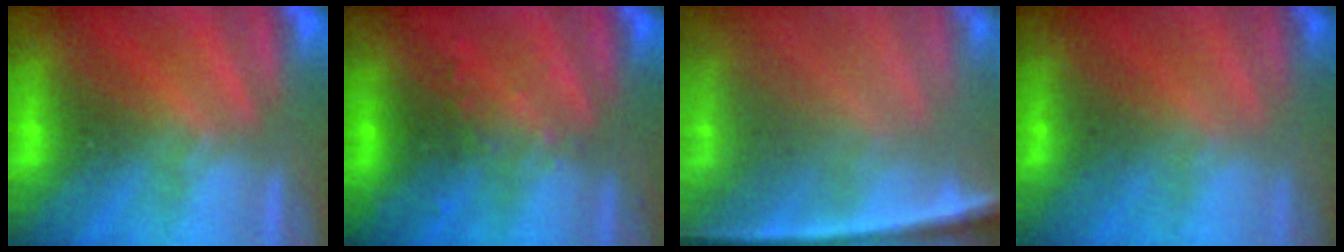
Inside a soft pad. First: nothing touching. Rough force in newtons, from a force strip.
{"total": 2.8}
{"total": 7.8}
{"total": 1.8}